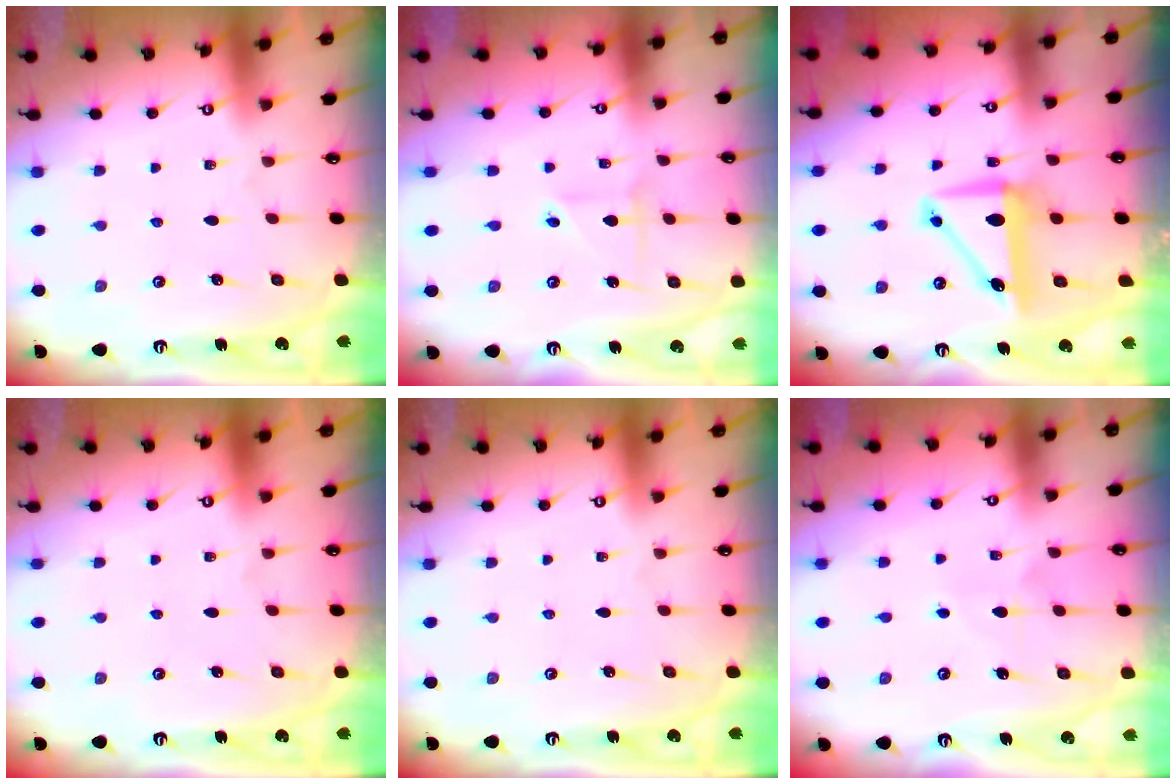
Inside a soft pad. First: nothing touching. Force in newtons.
{"total": 2.5, "press": 2.5, "slide": 0.1}
{"total": 9.1, "press": 9.0, "slide": 1.6}
{"total": 0.0}
{"total": 0.0}
{"total": 4.6, "press": 4.5, "slide": 0.8}